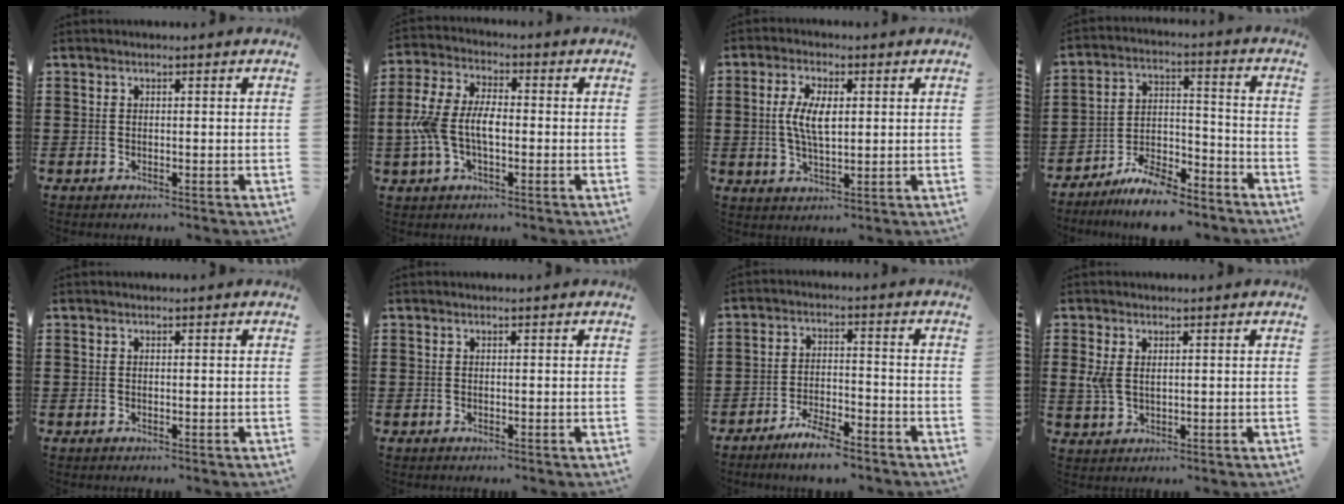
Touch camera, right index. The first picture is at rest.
{"total": 8.4, "force": [-1.3, 4.6, 6.9], "torque": [-0.178, -0.004, -0.034]}
{"total": 6.1, "force": [0.4, 2.5, 5.6], "torque": [-0.115, 0.007, 0.003]}
{"total": 8.4, "force": [-7.9, 1.5, 2.5], "torque": [-0.041, 0.023, -0.149]}
{"total": 0.0}
{"total": 0.0}
{"total": 5.0, "force": [-4.7, 0.2, 1.7], "torque": [-0.035, 0.002, -0.093]}
{"total": 3.1, "force": [0.8, 1.9, 2.3], "torque": [-0.063, 0.001, 0.010]}